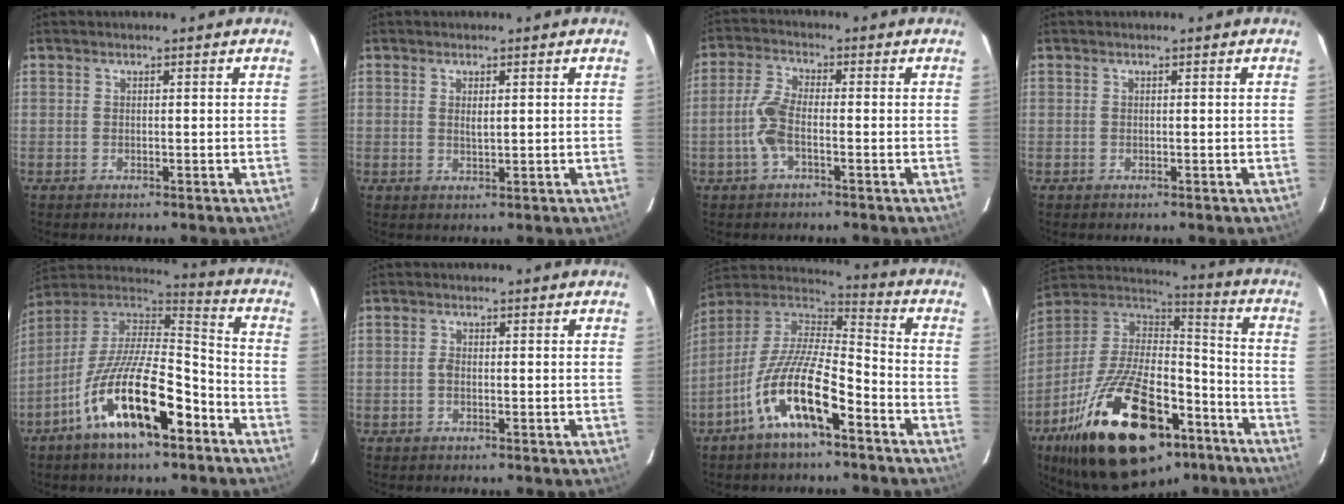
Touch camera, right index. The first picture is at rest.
{"total": 1.8, "force": [0.4, 0.6, 1.6], "torque": [-0.029, 0.000, 0.009]}
{"total": 5.5, "force": [-1.8, 1.8, 4.9], "torque": [-0.113, 0.007, -0.040]}
{"total": 0.0}
{"total": 19.8, "force": [-10.3, 6.4, 15.6], "torque": [-0.283, -0.020, -0.182]}
{"total": 1.1, "force": [-0.4, 0.6, 0.8], "torque": [-0.016, 0.004, -0.008]}
{"total": 16.3, "force": [-8.6, 4.6, 13.0], "torque": [-0.250, -0.017, -0.164]}
{"total": 32.6, "force": [-18.7, 15.1, 22.1], "torque": [-0.415, -0.010, -0.283]}